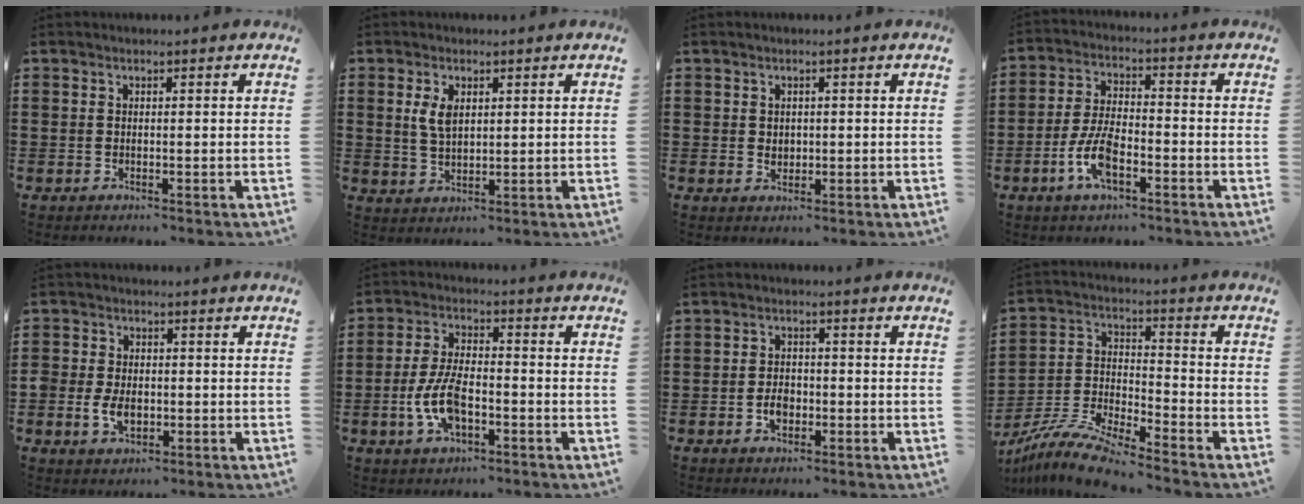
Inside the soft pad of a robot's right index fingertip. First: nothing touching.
{"total": 3.9, "force": [1.3, 2.1, 3.0], "torque": [-0.066, 0.007, 0.022]}
{"total": 1.4, "force": [0.4, 1.2, 0.5], "torque": [-0.012, 0.008, 0.006]}
{"total": 7.3, "force": [-3.1, 3.0, 5.9], "torque": [-0.139, -0.003, -0.064]}
{"total": 4.4, "force": [-0.9, 3.1, 3.0], "torque": [-0.072, 0.001, -0.020]}
{"total": 8.4, "force": [-2.4, 3.9, 7.0], "torque": [-0.158, -0.002, -0.050]}
{"total": 3.0, "force": [-1.1, 2.0, 2.0], "torque": [-0.040, 0.002, -0.019]}
{"total": 9.0, "force": [-8.5, 0.2, 3.1], "torque": [-0.078, 0.000, -0.173]}